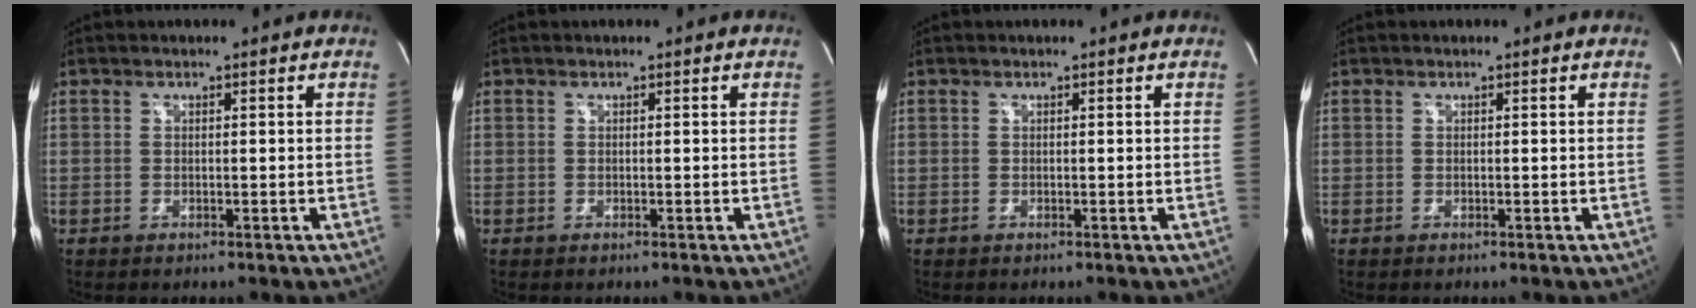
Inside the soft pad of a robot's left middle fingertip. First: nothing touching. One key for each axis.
{"total": 0.0}
{"total": 0.0}
{"total": 0.0}